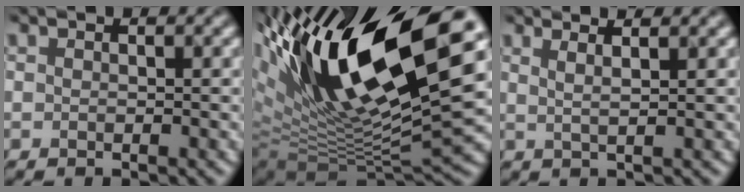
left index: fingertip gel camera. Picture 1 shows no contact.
{"total": 15.6, "force": [5.0, 5.1, 13.9], "torque": [-0.270, 0.015, 0.101]}
{"total": 1.9, "force": [1.1, 0.1, 1.5], "torque": [-0.036, 0.012, 0.016]}